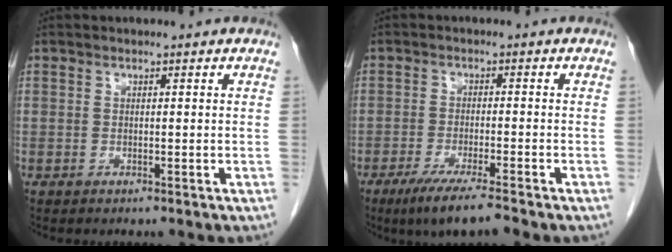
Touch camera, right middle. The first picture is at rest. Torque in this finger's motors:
{"motor_torque": [0.51, -0.34, 0.05, 0.07]}